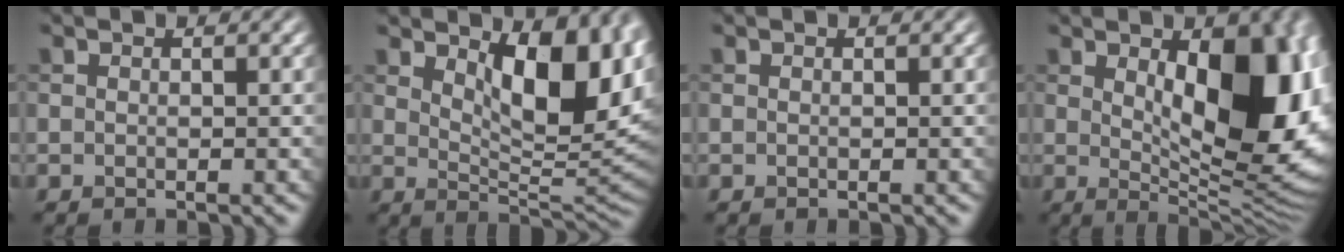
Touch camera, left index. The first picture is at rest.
{"total": 10.5, "force": [3.8, 4.3, 8.8], "torque": [-0.123, -0.002, 0.061]}
{"total": 0.0}
{"total": 13.2, "force": [1.4, 5.8, 11.7], "torque": [-0.136, -0.009, 0.030]}